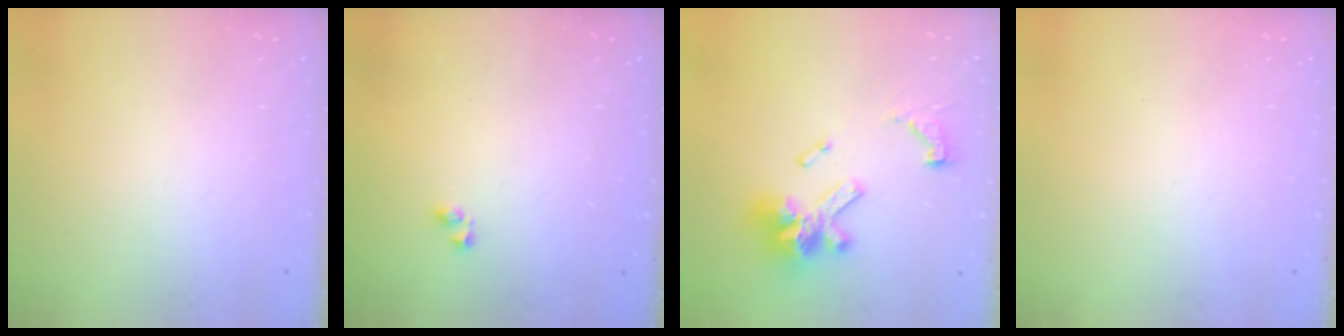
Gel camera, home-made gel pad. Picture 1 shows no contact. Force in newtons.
{"total": 2.9, "press": 2.9, "slide": 0.6}
{"total": 15.0, "press": 15.0, "slide": 0.8}
{"total": 0.0}